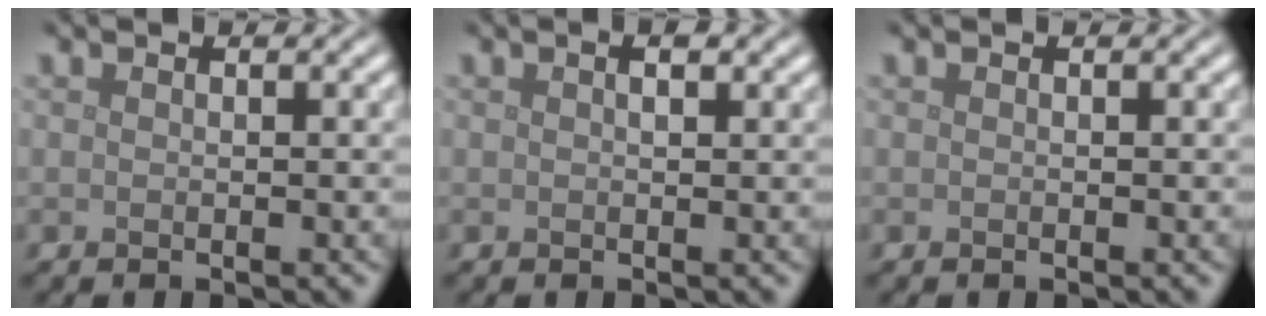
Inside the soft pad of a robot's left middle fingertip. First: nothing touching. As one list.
[{"total": 1.0, "force": [0.5, 0.3, 0.9], "torque": [-0.013, 0.001, 0.009]}, {"total": 0.0}]